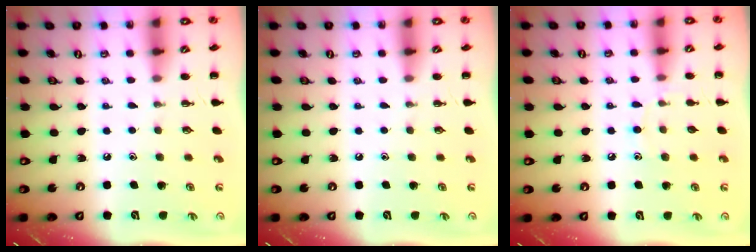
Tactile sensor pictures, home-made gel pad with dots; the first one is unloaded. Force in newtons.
{"total": 0.0}
{"total": 5.9, "press": 5.7, "slide": 1.6}